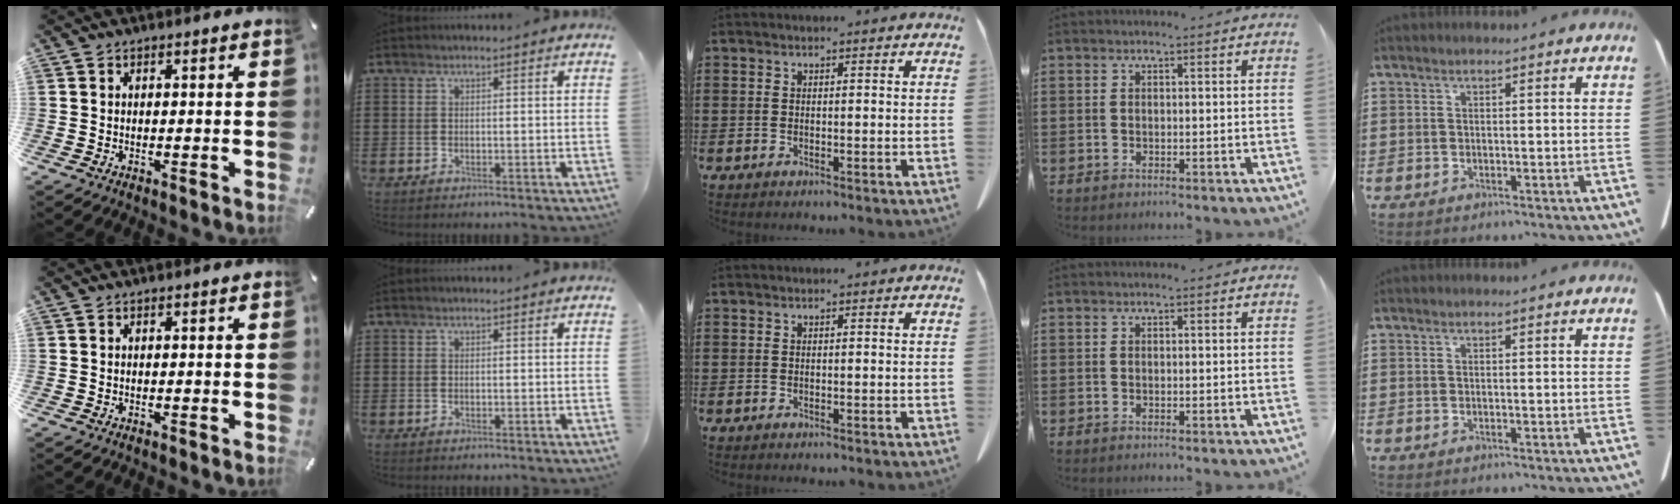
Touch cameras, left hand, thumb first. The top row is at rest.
{}